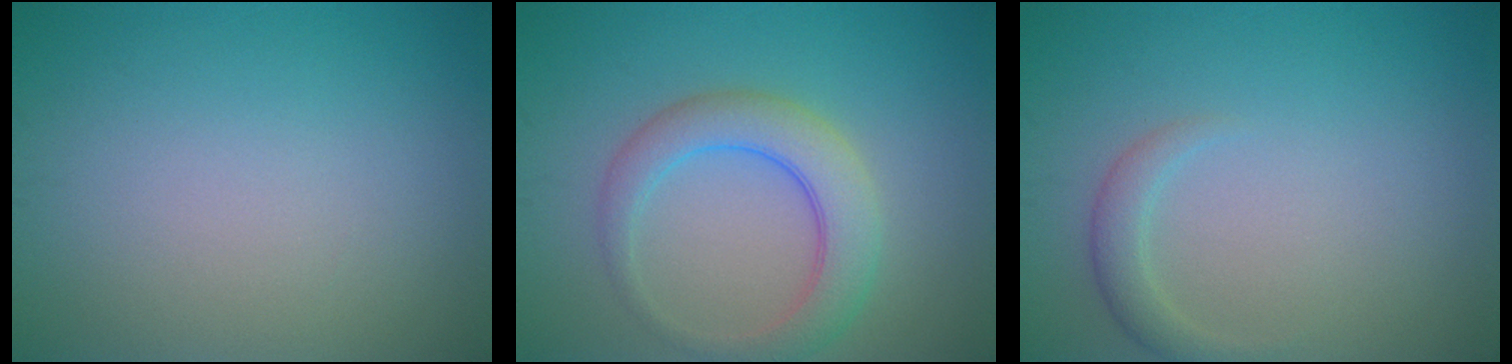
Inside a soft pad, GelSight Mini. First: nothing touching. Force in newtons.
{"total": 4.6, "press": 4.6, "slide": 0.2}
{"total": 1.7, "press": 1.7, "slide": 0.1}